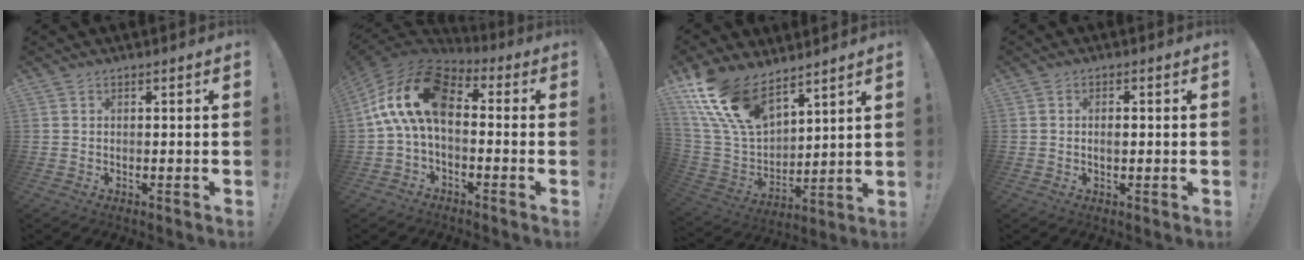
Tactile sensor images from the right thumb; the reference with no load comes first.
{"total": 16.8, "force": [2.2, 8.7, 14.2], "torque": [-0.271, 0.010, 0.045]}
{"total": 17.8, "force": [12.2, 9.2, 9.2], "torque": [-0.196, -0.073, 0.234]}
{"total": 1.4, "force": [-0.1, 0.9, 1.1], "torque": [-0.017, 0.003, -0.004]}